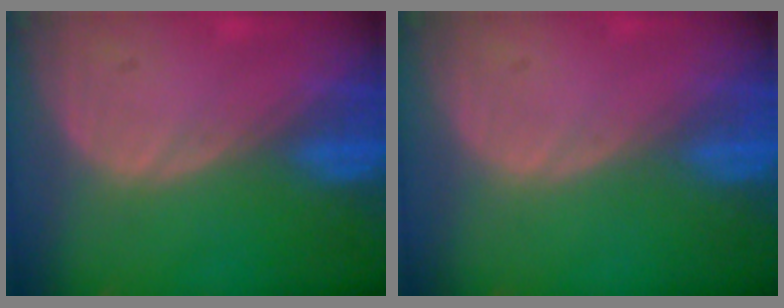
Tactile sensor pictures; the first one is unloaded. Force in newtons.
{"total": 0.0}